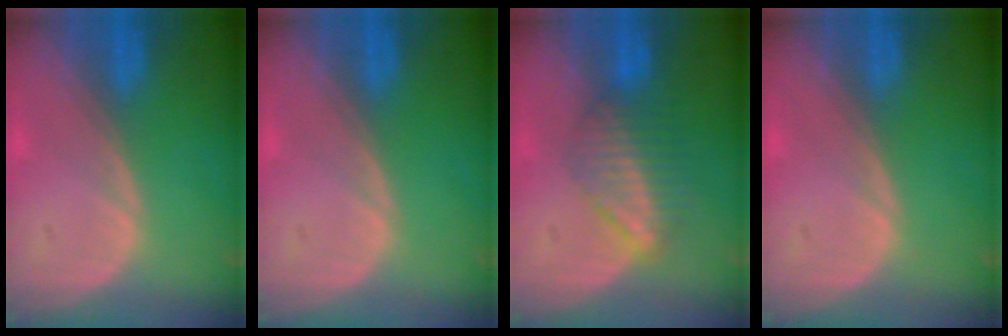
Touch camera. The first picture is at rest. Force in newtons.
{"total": 0.0}
{"total": 6.6, "press": 5.9, "slide": 3.1}
{"total": 0.0}